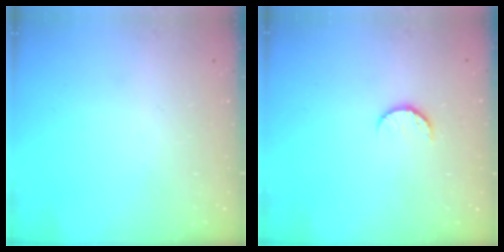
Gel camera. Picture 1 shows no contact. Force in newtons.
{"total": 6.5, "press": 6.5, "slide": 0.7}